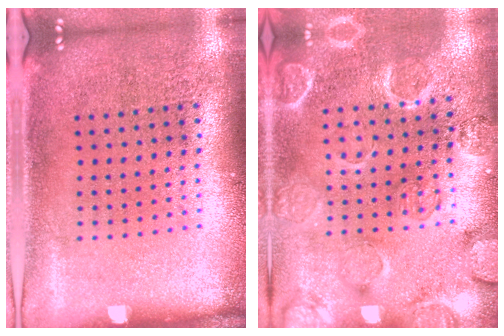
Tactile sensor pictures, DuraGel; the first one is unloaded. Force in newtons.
{"total": 2.5, "press": 2.5, "slide": 0.3}